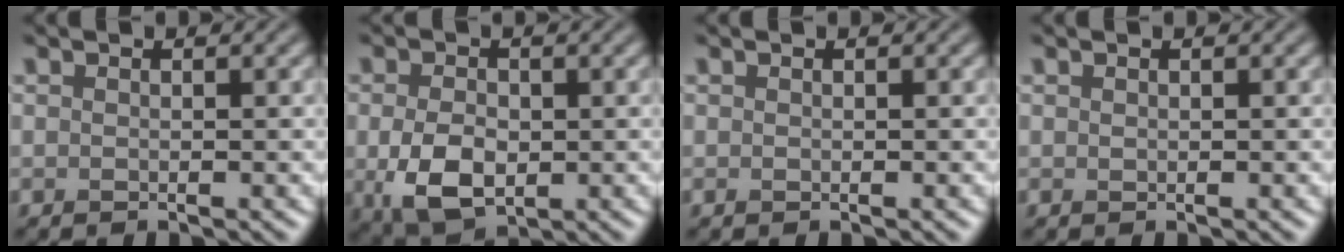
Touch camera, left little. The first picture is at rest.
{"total": 5.4, "force": [-0.9, 3.6, 4.0], "torque": [-0.085, -0.013, -0.013]}
{"total": 0.0}
{"total": 0.0}